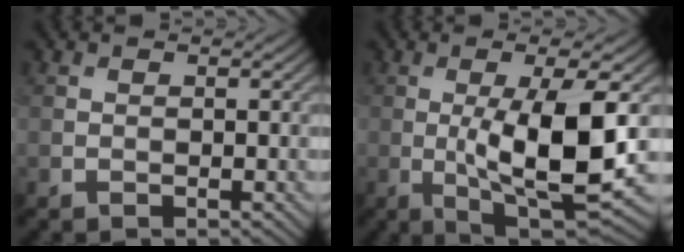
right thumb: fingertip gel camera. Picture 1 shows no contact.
{"total": 12.9, "force": [-0.6, 3.4, 12.4], "torque": [-0.209, -0.008, -0.002]}